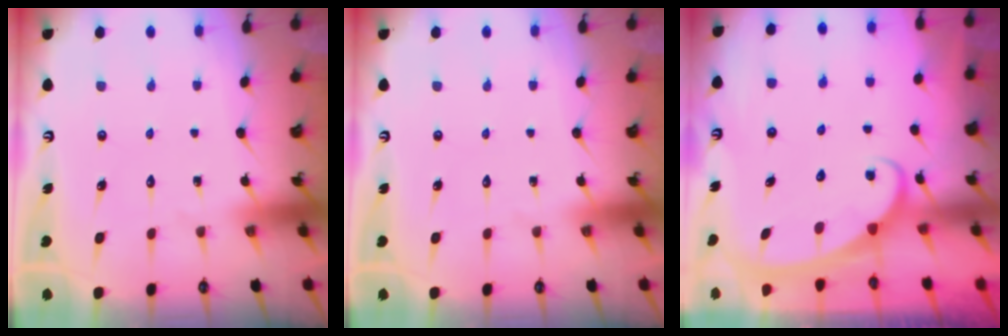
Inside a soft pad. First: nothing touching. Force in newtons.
{"total": 0.0}
{"total": 2.4, "press": 2.3, "slide": 0.4}